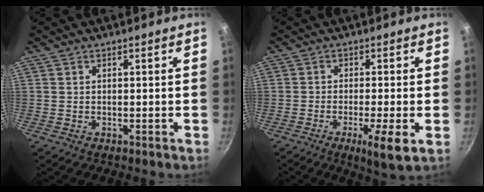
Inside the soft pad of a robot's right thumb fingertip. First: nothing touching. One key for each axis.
{"total": 6.6, "fx": -2.3, "fy": 0.7, "fz": 6.1, "tx": -0.108, "ty": 0.000, "tz": -0.036}